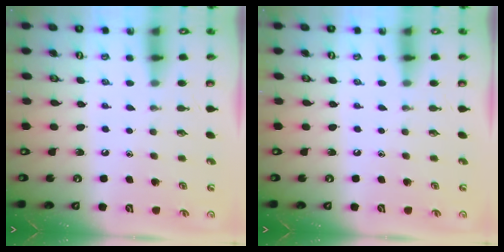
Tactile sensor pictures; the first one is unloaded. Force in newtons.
{"total": 0.0}